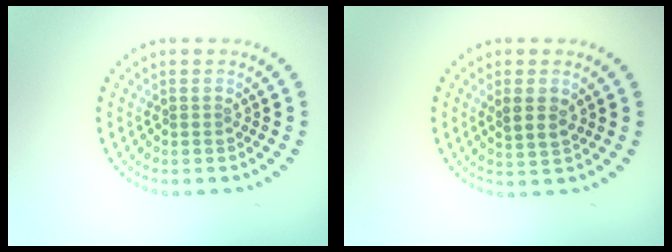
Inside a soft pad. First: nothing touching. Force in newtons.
{"total": 2.0, "press": 1.8, "slide": 0.7}